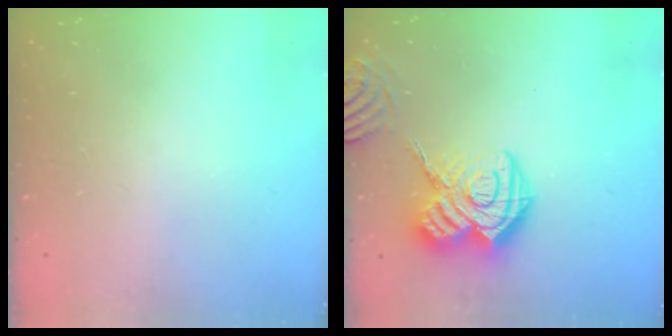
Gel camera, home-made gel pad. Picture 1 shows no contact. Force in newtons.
{"total": 18.1, "press": 18.1, "slide": 1.7}